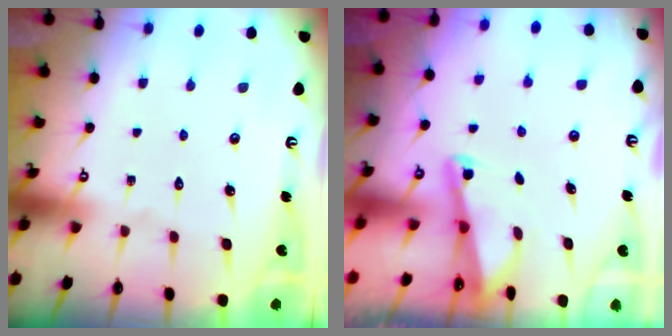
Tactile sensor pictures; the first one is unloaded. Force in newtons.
{"total": 1.9, "press": 1.9, "slide": 0.4}